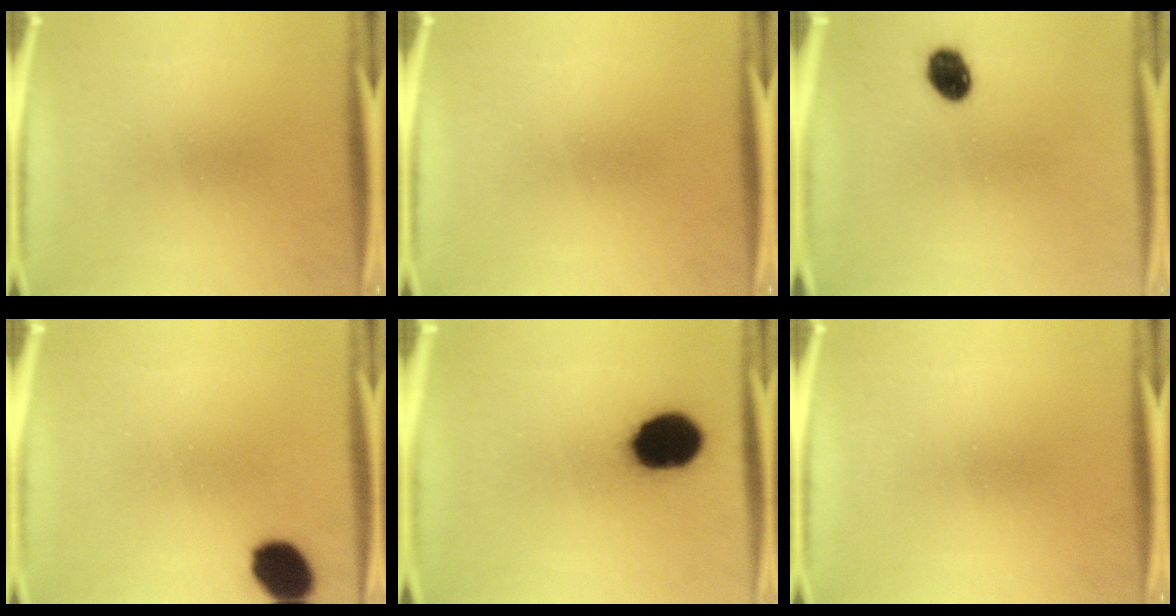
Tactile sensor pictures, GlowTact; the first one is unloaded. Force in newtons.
{"total": 0.0}
{"total": 6.3}
{"total": 9.1}
{"total": 14.2}
{"total": 0.0}